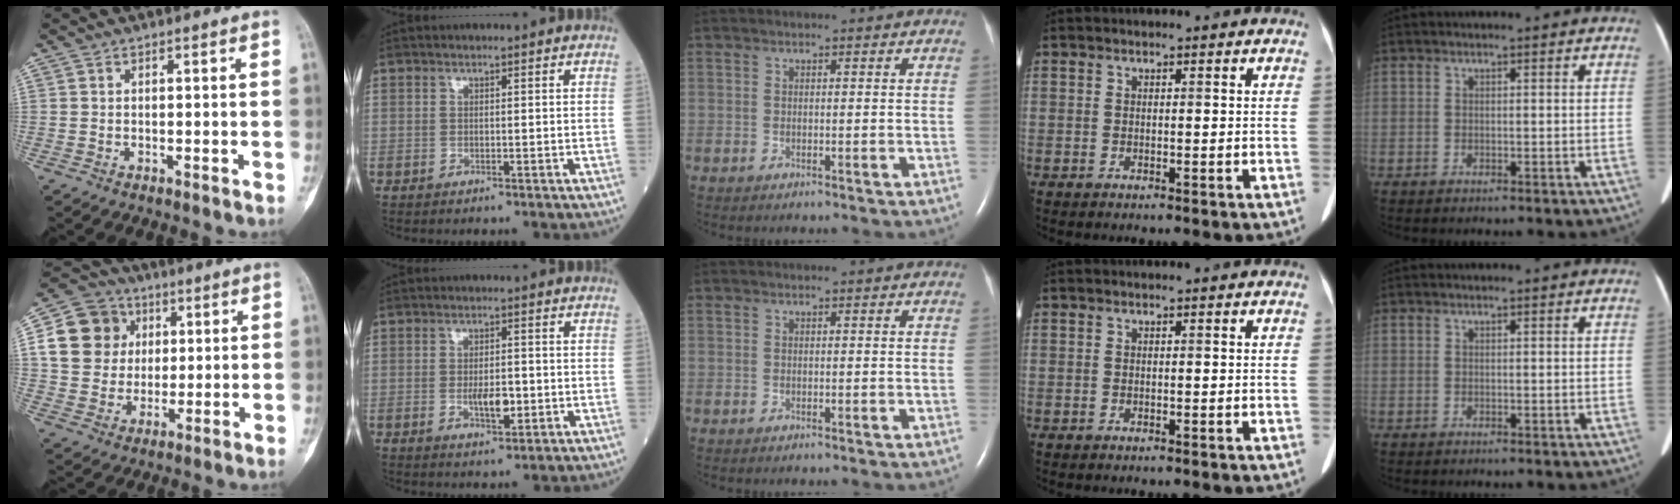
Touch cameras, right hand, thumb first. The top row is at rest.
{"thumb": {"total": 13.8, "force": [3.1, 12.7, 4.5], "torque": [-0.058, 0.013, 0.057]}, "index": {"total": 3.9, "force": [-0.8, 1.4, 3.5], "torque": [-0.058, 0.000, -0.010]}}